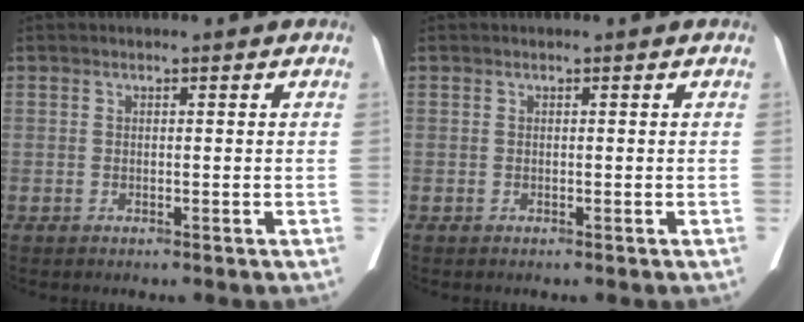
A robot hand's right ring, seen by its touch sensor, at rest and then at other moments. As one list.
[{"total": 0.0}]